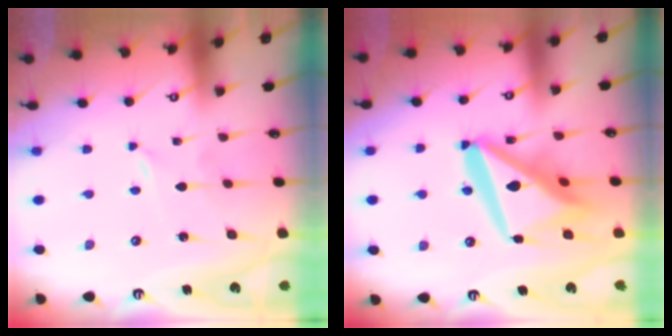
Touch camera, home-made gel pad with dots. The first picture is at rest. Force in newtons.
{"total": 17.0, "press": 16.9, "slide": 2.1}